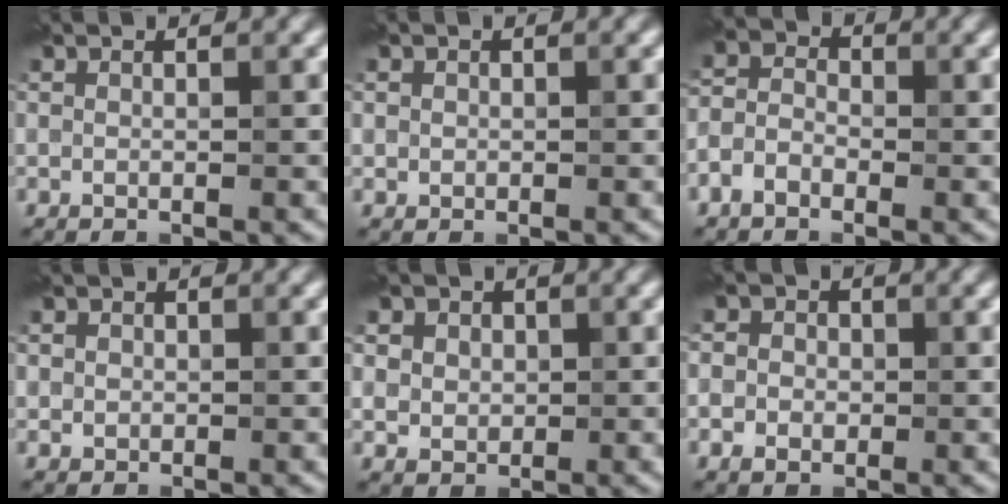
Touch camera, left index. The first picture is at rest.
{"total": 0.6, "force": [0.1, 0.6, 0.0], "torque": [0.006, -0.003, 0.001]}
{"total": 2.7, "force": [-1.4, 1.8, 1.4], "torque": [-0.028, 0.005, -0.040]}
{"total": 1.1, "force": [0.2, 1.1, 0.2], "torque": [0.008, -0.005, 0.003]}
{"total": 4.9, "force": [1.7, 3.9, 2.3], "torque": [-0.050, 0.019, 0.014]}
{"total": 3.5, "force": [0.2, 3.2, 1.5], "torque": [-0.004, 0.007, -0.022]}